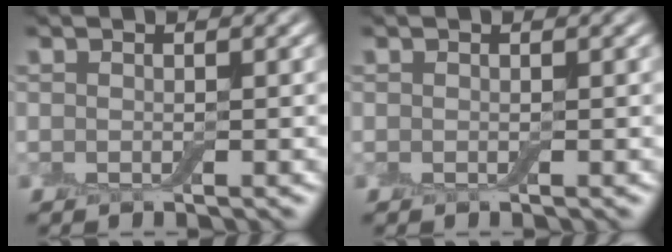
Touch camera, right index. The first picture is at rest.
{"total": 0.0}